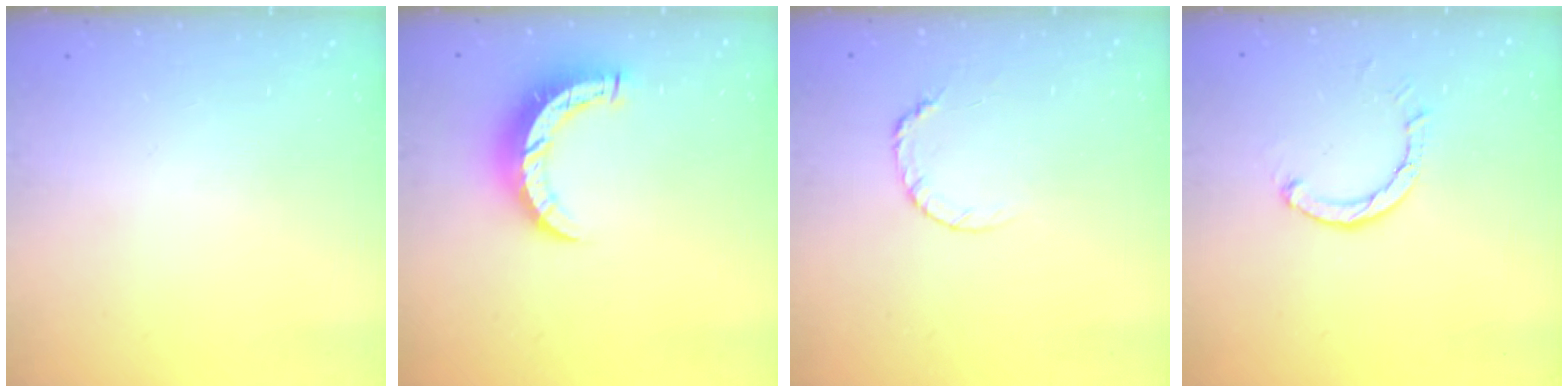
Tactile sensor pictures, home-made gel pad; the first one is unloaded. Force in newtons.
{"total": 10.2, "press": 10.1, "slide": 1.0}
{"total": 5.3, "press": 5.2, "slide": 0.6}
{"total": 2.6, "press": 2.6, "slide": 0.1}